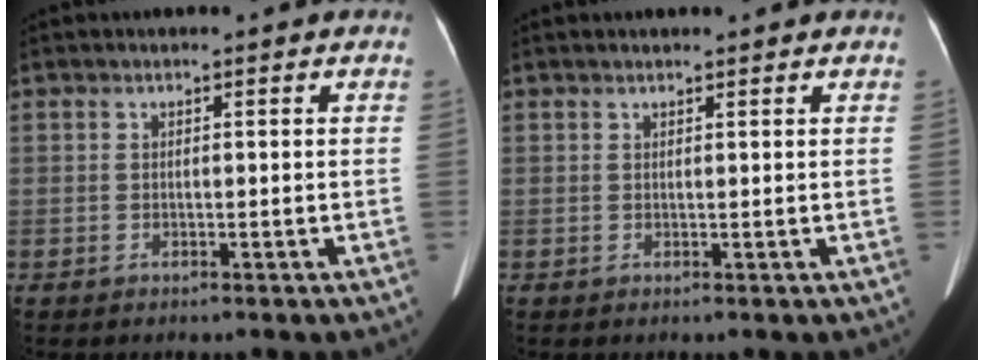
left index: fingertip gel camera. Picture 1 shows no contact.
{"total": 1.6, "force": [1.4, 0.1, 0.7], "torque": [-0.011, 0.014, 0.022]}